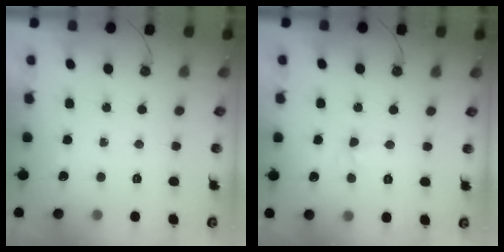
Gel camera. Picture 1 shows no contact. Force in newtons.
{"total": 4.6, "press": 3.4, "slide": 3.0}